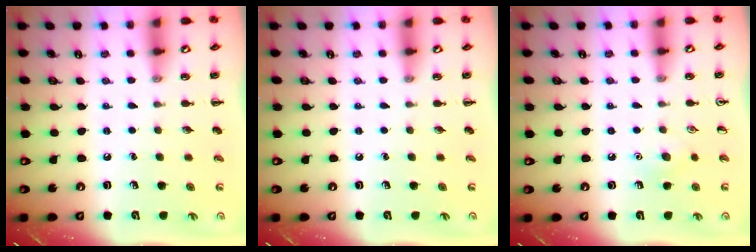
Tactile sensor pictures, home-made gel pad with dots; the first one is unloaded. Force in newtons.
{"total": 0.0}
{"total": 6.5, "press": 6.2, "slide": 1.8}